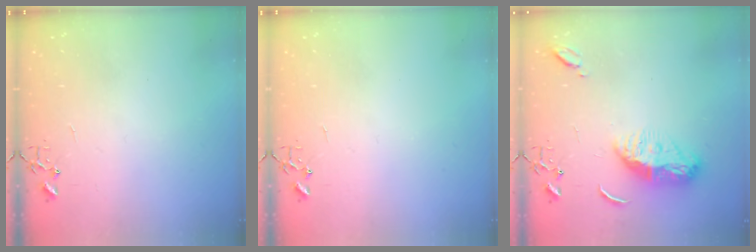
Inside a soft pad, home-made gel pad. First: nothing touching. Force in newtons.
{"total": 0.0}
{"total": 11.6, "press": 11.6, "slide": 1.0}